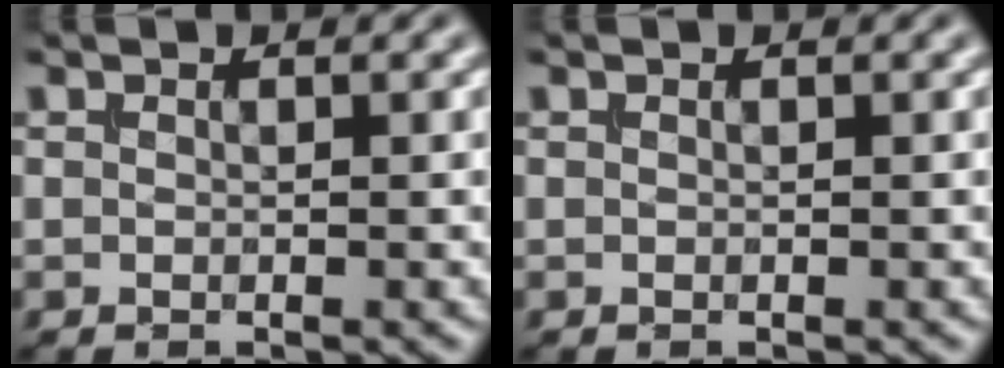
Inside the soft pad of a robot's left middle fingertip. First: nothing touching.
{"total": 0.0}